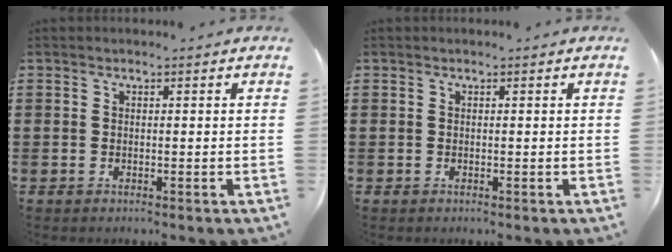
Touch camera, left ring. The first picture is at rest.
{"total": 0.0}